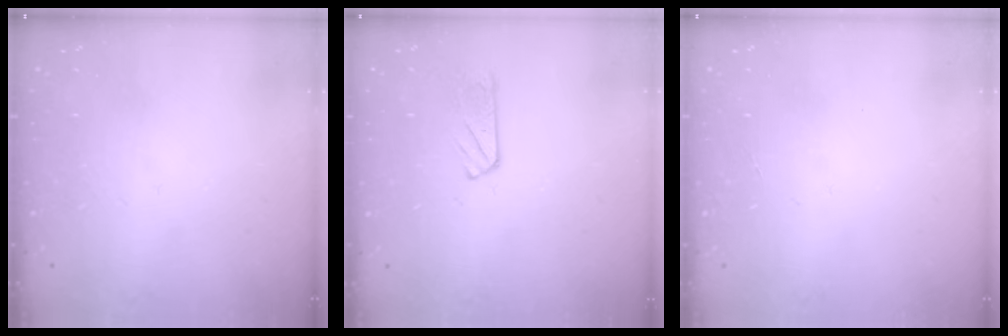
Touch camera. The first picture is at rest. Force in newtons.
{"total": 3.5, "press": 3.4, "slide": 0.4}
{"total": 0.0}